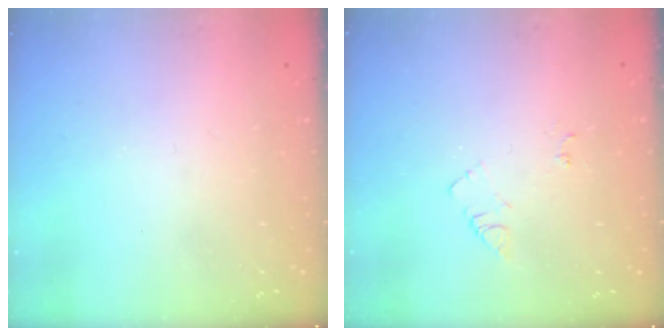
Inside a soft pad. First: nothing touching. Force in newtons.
{"total": 6.7, "press": 6.6, "slide": 0.8}